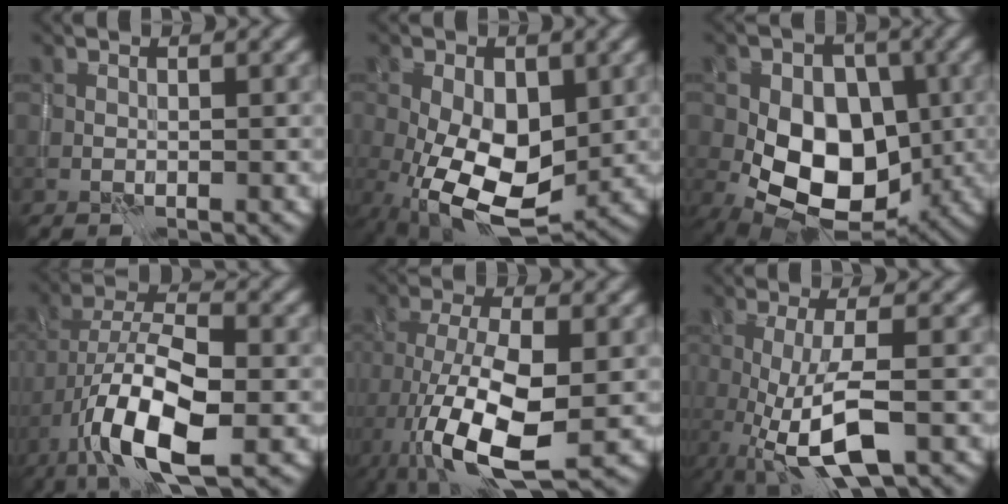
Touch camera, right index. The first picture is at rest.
{"total": 9.6, "force": [-1.8, 5.1, 8.0], "torque": [-0.152, -0.011, -0.035]}
{"total": 13.4, "force": [-1.6, 9.4, 9.4], "torque": [-0.117, -0.002, -0.041]}
{"total": 10.3, "force": [-4.3, 3.8, 8.6], "torque": [-0.166, 0.002, -0.081]}
{"total": 11.0, "force": [-4.0, 3.9, 9.4], "torque": [-0.191, -0.015, -0.074]}
{"total": 6.7, "force": [-1.9, 1.7, 6.2], "torque": [-0.125, -0.009, -0.036]}